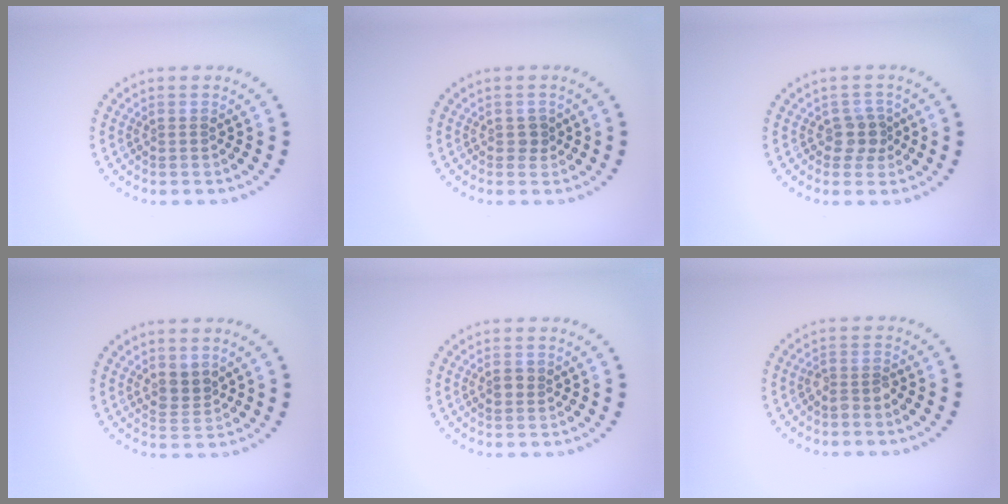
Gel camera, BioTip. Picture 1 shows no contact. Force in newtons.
{"total": 0.9, "press": 0.8, "slide": 0.4}
{"total": 1.9, "press": 1.5, "slide": 1.2}
{"total": 1.9, "press": 1.6, "slide": 1.1}
{"total": 1.2, "press": 1.1, "slide": 0.2}
{"total": 1.5, "press": 1.2, "slide": 0.9}